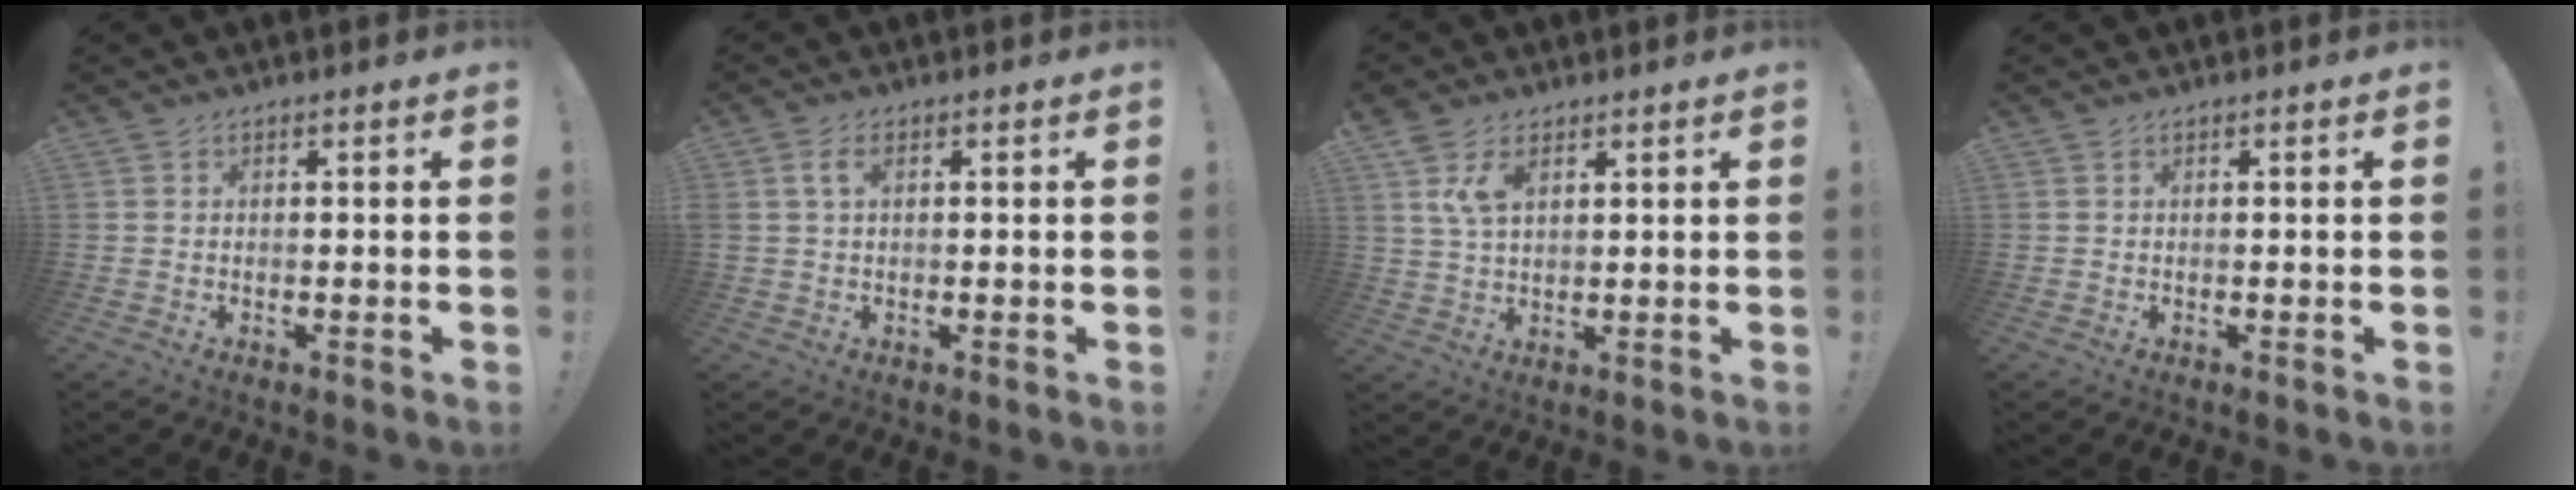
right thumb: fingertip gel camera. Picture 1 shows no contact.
{"total": 3.2, "force": [0.9, 1.4, 2.7], "torque": [-0.052, 0.005, 0.015]}
{"total": 8.1, "force": [3.8, 4.7, 5.3], "torque": [-0.101, -0.008, 0.073]}
{"total": 0.0}